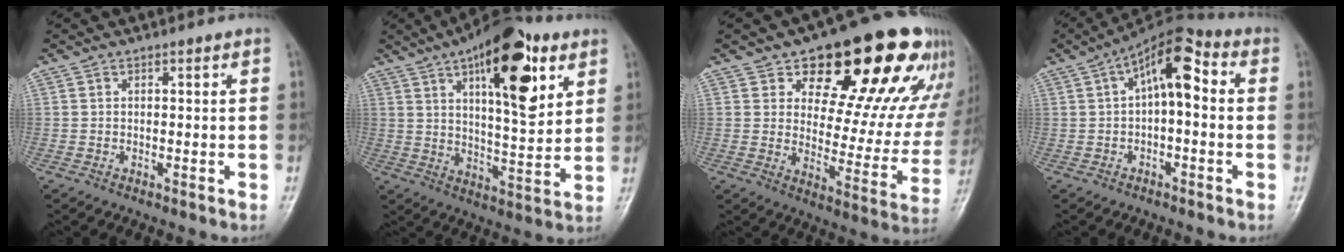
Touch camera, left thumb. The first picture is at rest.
{"total": 19.4, "force": [8.8, 7.5, 15.6], "torque": [-0.197, -0.030, 0.134]}
{"total": 24.0, "force": [14.5, 11.0, 15.6], "torque": [-0.156, -0.055, 0.199]}
{"total": 10.3, "force": [1.6, 4.7, 9.1], "torque": [-0.130, 0.039, 0.010]}